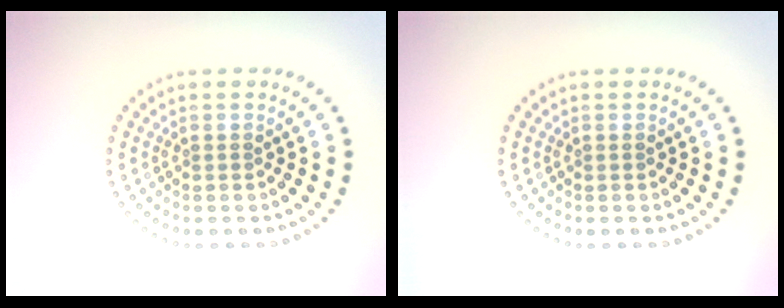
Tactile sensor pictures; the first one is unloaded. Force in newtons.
{"total": 0.0}